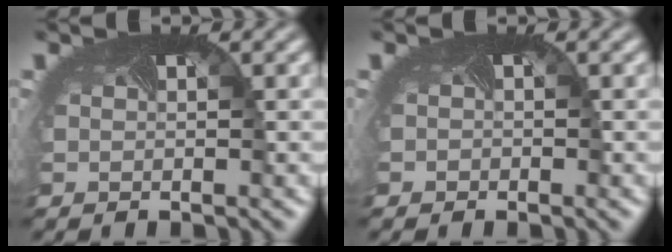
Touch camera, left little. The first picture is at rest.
{"total": 0.8, "force": [-0.2, 0.7, -0.1], "torque": [0.010, -0.004, -0.009]}